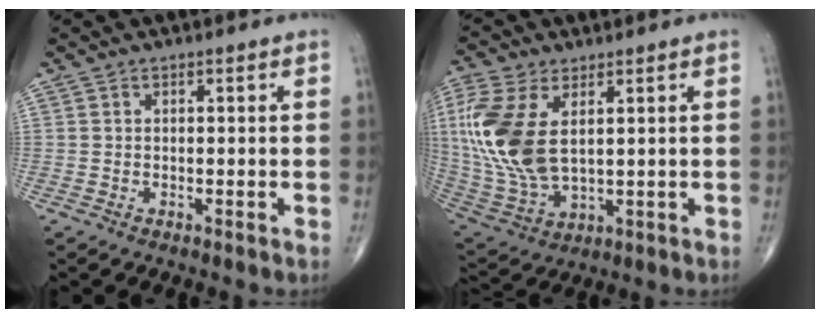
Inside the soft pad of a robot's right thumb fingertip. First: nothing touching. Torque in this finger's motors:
{"motor_torque": [0.15, 0.32, 1.40, 0.46, 0.18]}